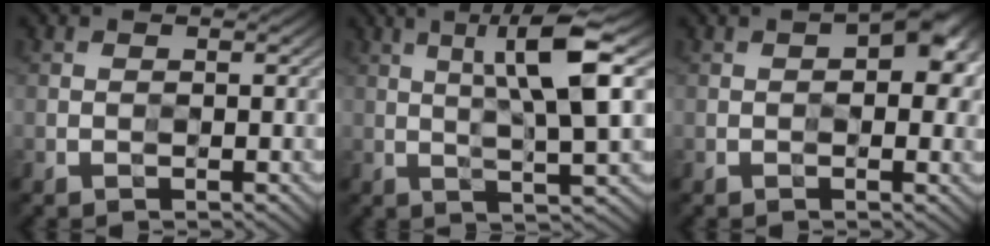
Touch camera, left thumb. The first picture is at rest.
{"total": 9.8, "force": [2.8, 1.5, 9.3], "torque": [-0.154, 0.015, 0.045]}
{"total": 6.0, "force": [0.9, 3.1, 5.1], "torque": [-0.058, 0.008, 0.009]}